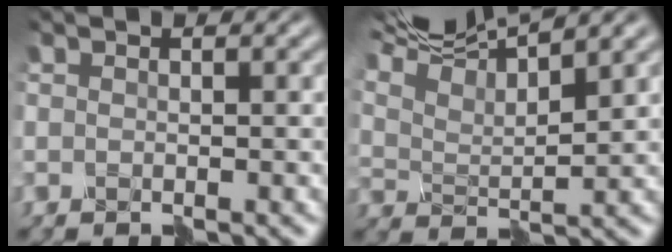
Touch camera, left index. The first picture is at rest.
{"total": 9.8, "force": [9.1, 1.3, 3.3], "torque": [-0.078, 0.022, 0.120]}